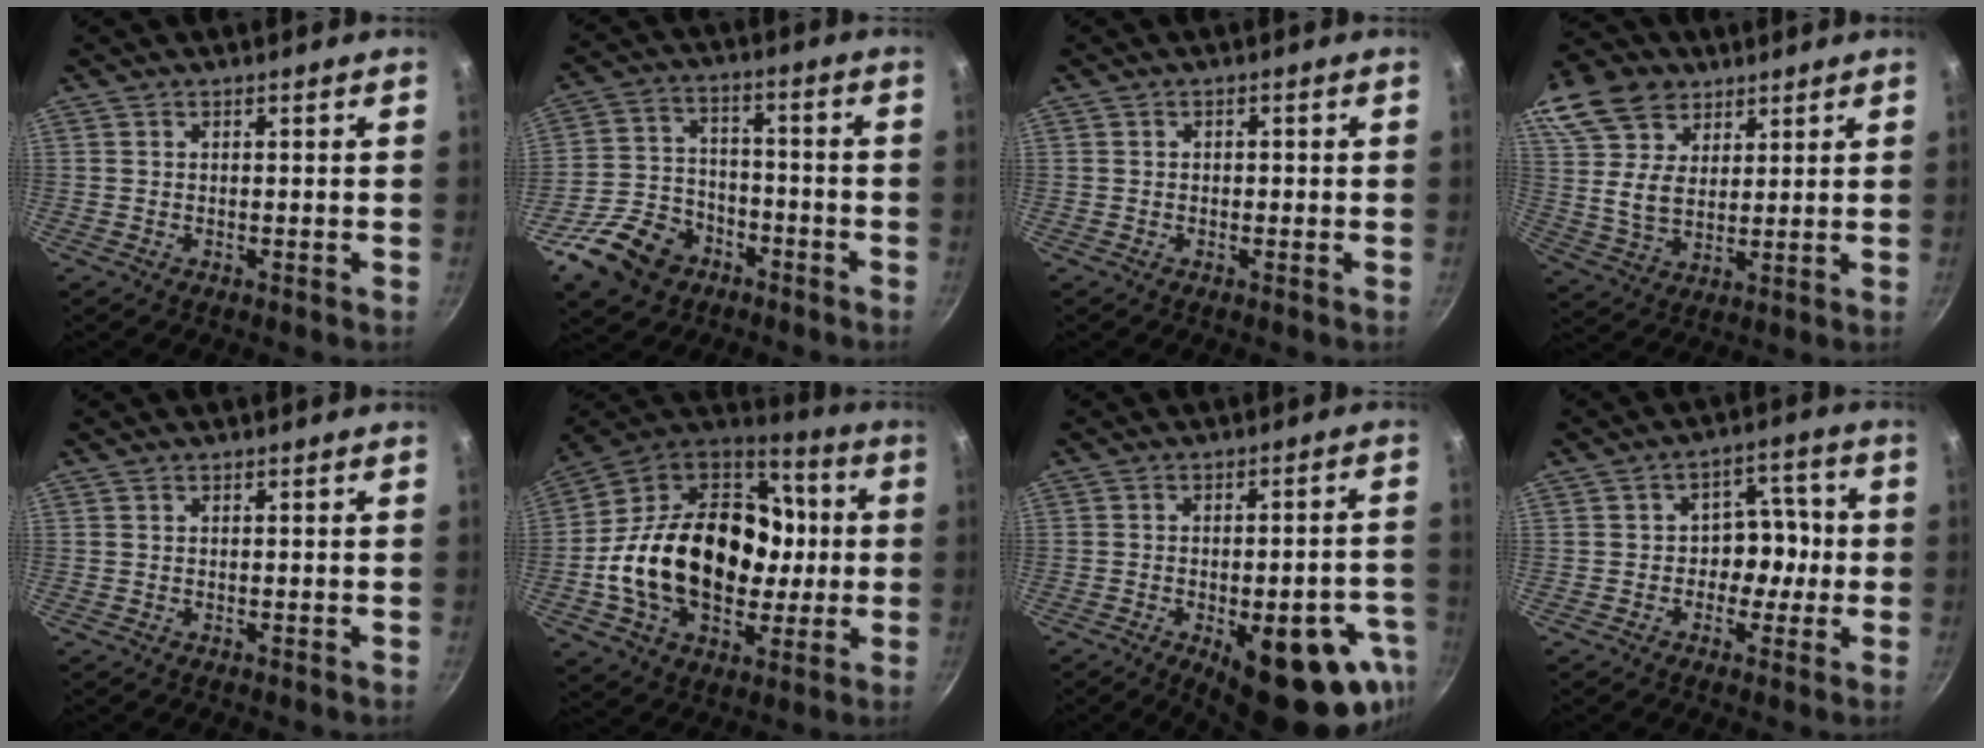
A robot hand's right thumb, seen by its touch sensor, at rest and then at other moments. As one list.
[{"total": 13.7, "force": [-7.5, 9.7, 6.1], "torque": [-0.098, 0.047, -0.129]}, {"total": 0.8, "force": [-0.2, 0.7, 0.3], "torque": [-0.001, 0.003, -0.004]}, {"total": 17.5, "force": [9.8, 11.8, 8.3], "torque": [-0.166, -0.010, 0.185]}, {"total": 0.0}, {"total": 29.2, "force": [-1.3, 20.8, 20.5], "torque": [-0.320, 0.042, -0.016]}, {"total": 21.5, "force": [-9.2, 8.9, 17.2], "torque": [-0.160, 0.020, -0.111]}, {"total": 7.3, "force": [-1.4, 5.9, 4.2], "torque": [0.006, 0.033, -0.027]}]